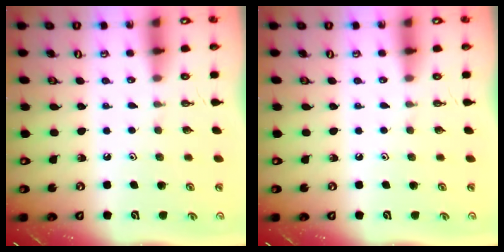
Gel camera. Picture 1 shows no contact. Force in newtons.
{"total": 0.0}